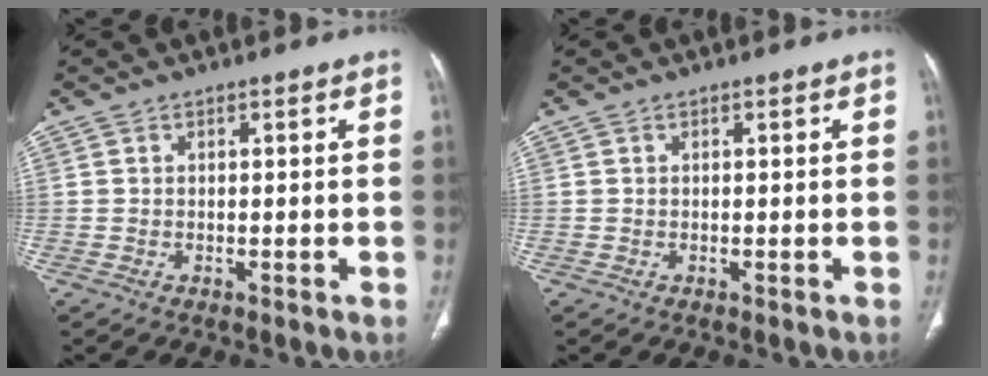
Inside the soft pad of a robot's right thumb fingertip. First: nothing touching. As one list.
[{"total": 0.0}]